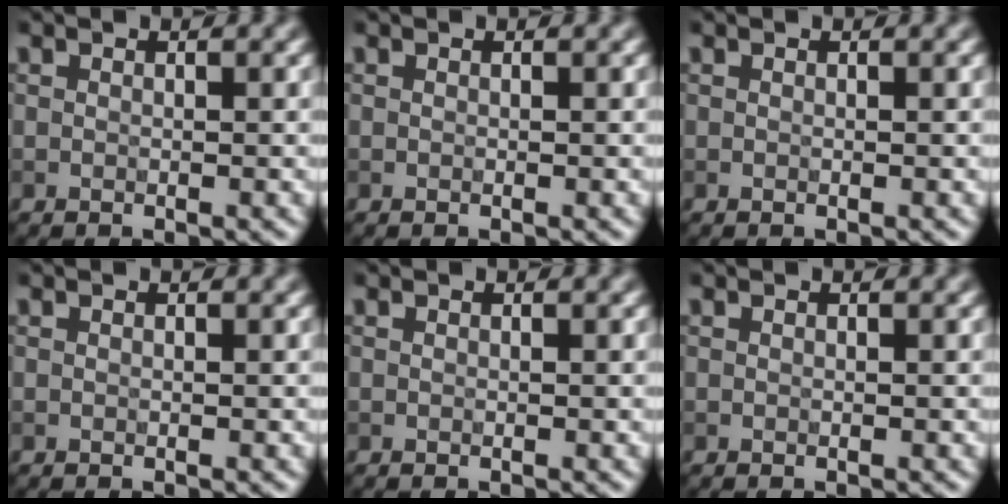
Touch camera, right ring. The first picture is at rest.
{"total": 0.0}
{"total": 0.0}
{"total": 0.0}
{"total": 0.0}
{"total": 0.0}